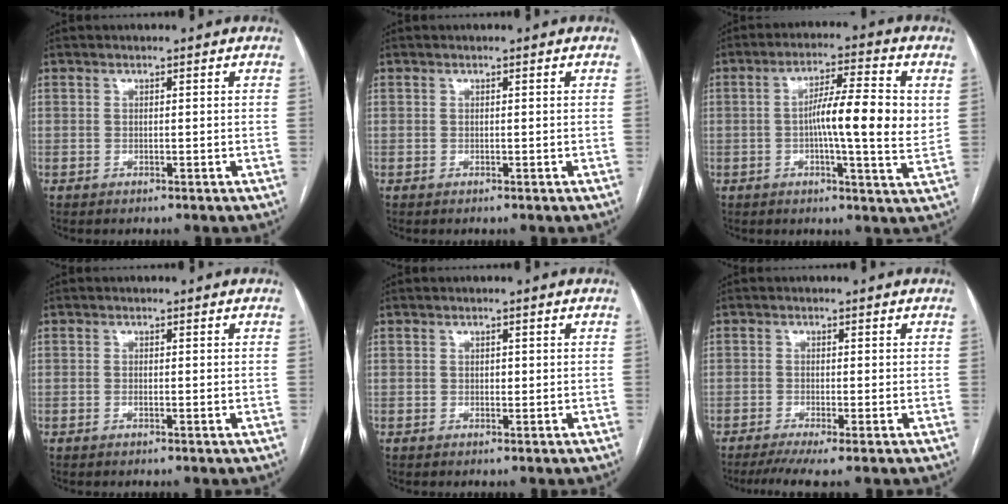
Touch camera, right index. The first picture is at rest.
{"total": 0.0}
{"total": 11.1, "force": [0.8, 1.0, 11.0], "torque": [-0.176, 0.008, 0.003]}
{"total": 0.8, "force": [-0.3, 0.2, 0.7], "torque": [-0.010, -0.003, -0.006]}
{"total": 0.7, "force": [0.1, 0.5, 0.5], "torque": [-0.006, 0.001, 0.002]}
{"total": 4.2, "force": [-2.8, 0.0, 3.2], "torque": [-0.055, -0.010, -0.051]}